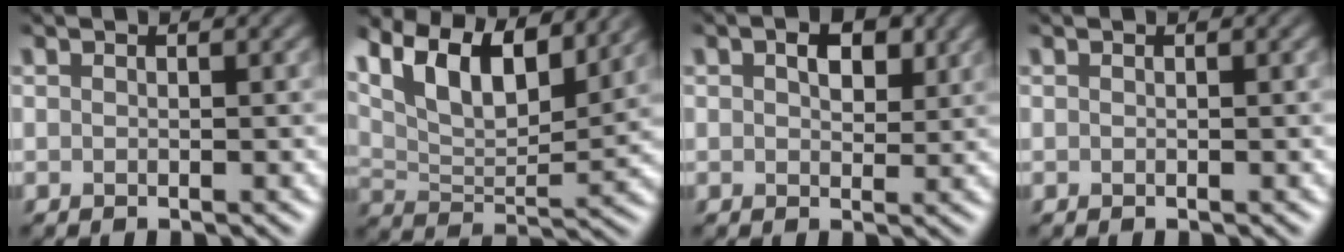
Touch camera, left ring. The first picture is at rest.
{"total": 10.2, "force": [6.5, 4.1, 6.8], "torque": [-0.115, 0.016, 0.101]}
{"total": 2.7, "force": [1.2, 1.6, 1.9], "torque": [-0.033, 0.002, 0.020]}
{"total": 0.0}